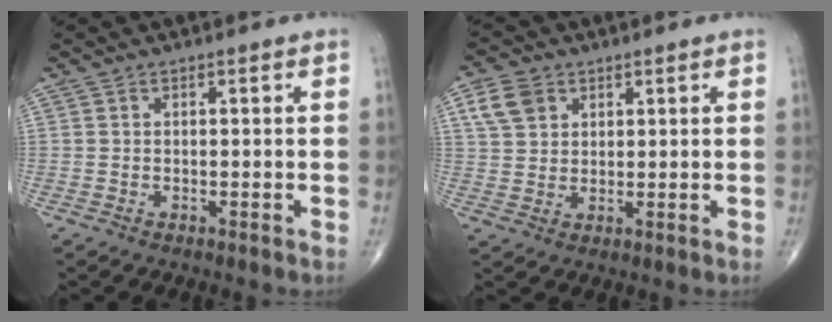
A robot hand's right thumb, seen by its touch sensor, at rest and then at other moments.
{"total": 6.1, "force": [2.8, 4.6, 2.9], "torque": [-0.040, -0.002, 0.055]}